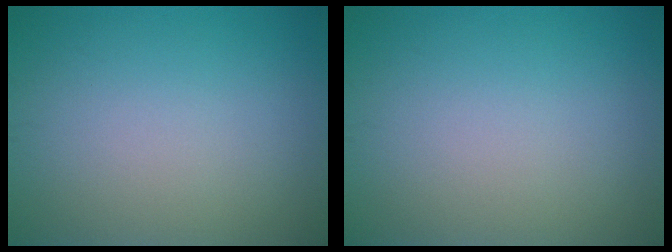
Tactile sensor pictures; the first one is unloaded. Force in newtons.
{"total": 0.0}